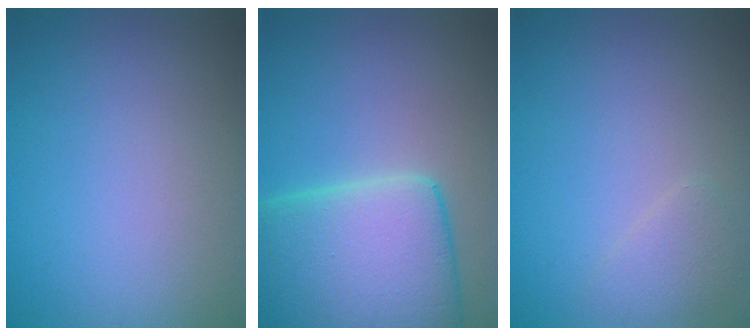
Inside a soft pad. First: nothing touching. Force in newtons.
{"total": 13.0, "press": 13.0, "slide": 0.8}
{"total": 1.3, "press": 1.3, "slide": 0.1}